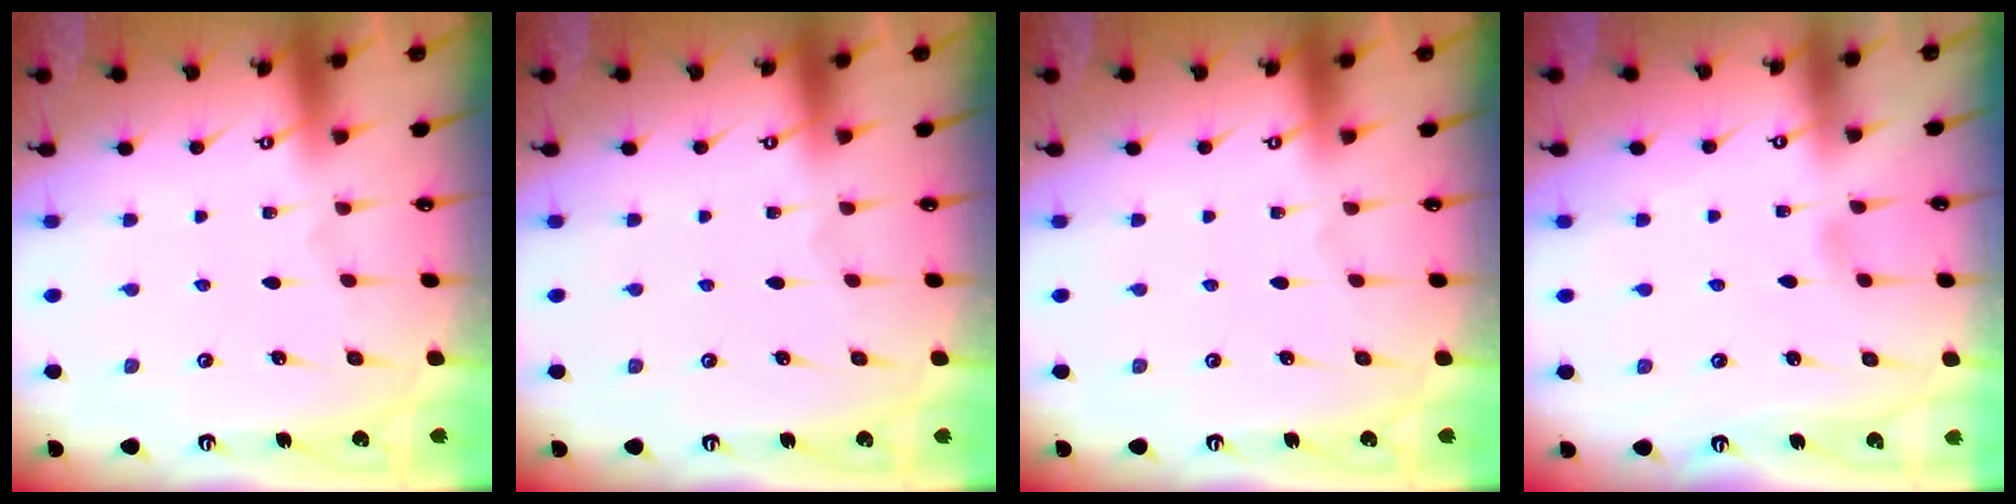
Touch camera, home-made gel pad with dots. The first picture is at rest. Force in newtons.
{"total": 0.0}
{"total": 0.0}
{"total": 2.9, "press": 2.8, "slide": 0.3}